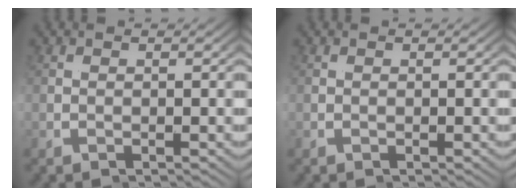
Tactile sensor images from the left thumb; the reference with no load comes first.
{"total": 0.0}